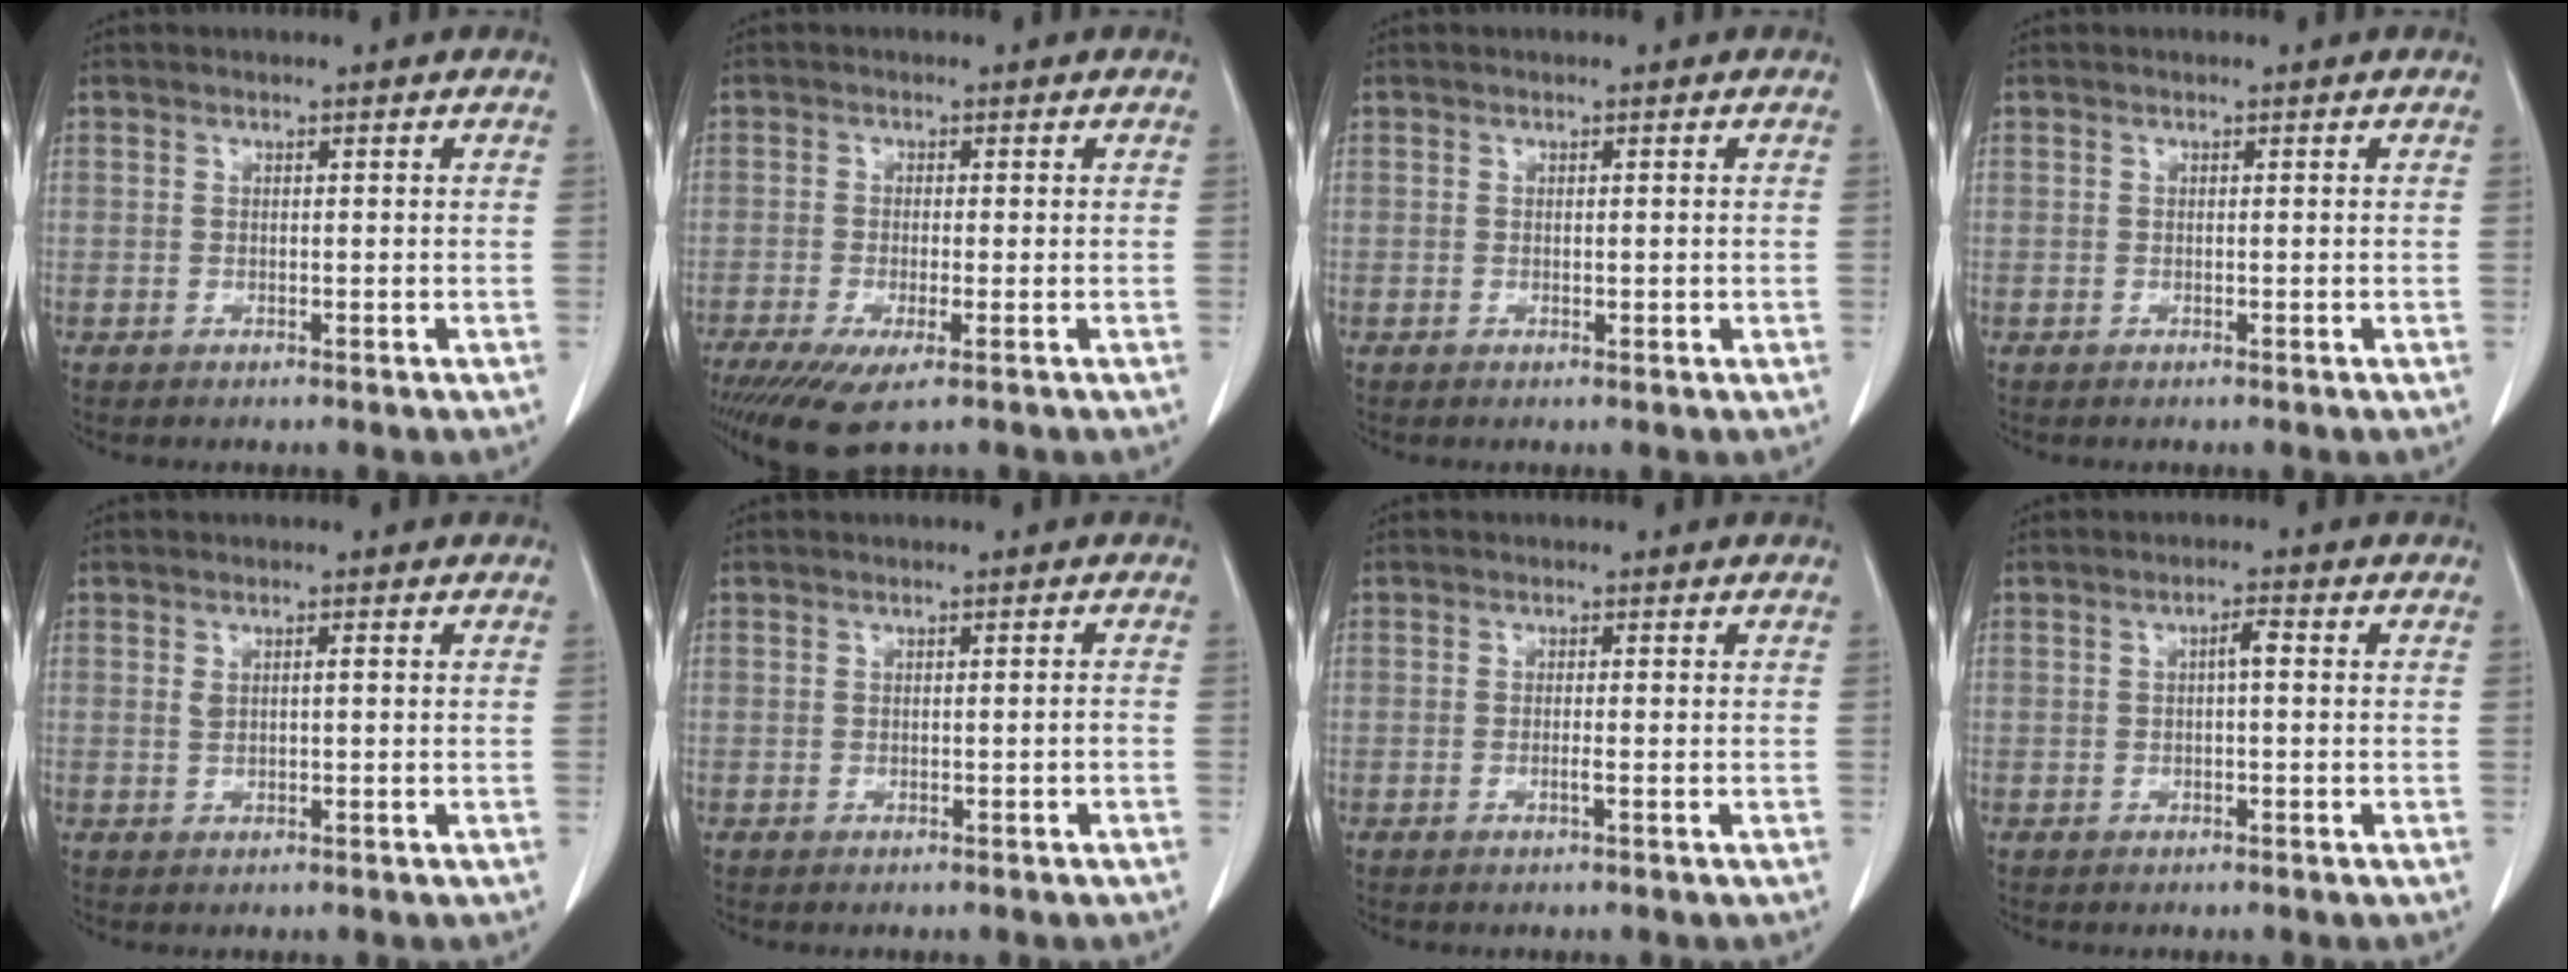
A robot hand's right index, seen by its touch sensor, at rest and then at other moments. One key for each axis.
{"total": 6.7, "fx": -3.9, "fy": 1.2, "fz": 5.3, "tx": -0.089, "ty": -0.019, "tz": -0.065}
{"total": 0.6, "fx": 0.0, "fy": 0.2, "fz": 0.6, "tx": -0.006, "ty": 0.000, "tz": 0.003}
{"total": 0.0}
{"total": 1.5, "fx": 0.4, "fy": 0.4, "fz": 1.4, "tx": -0.025, "ty": 0.010, "tz": 0.011}
{"total": 0.5, "fx": -0.3, "fy": 0.0, "fz": 0.4, "tx": -0.009, "ty": 0.000, "tz": -0.002}
{"total": 0.8, "fx": -0.3, "fy": -0.2, "fz": 0.8, "tx": -0.011, "ty": 0.003, "tz": -0.005}
{"total": 1.8, "fx": 0.1, "fy": 0.3, "fz": 1.8, "tx": -0.029, "ty": 0.005, "tz": 0.002}